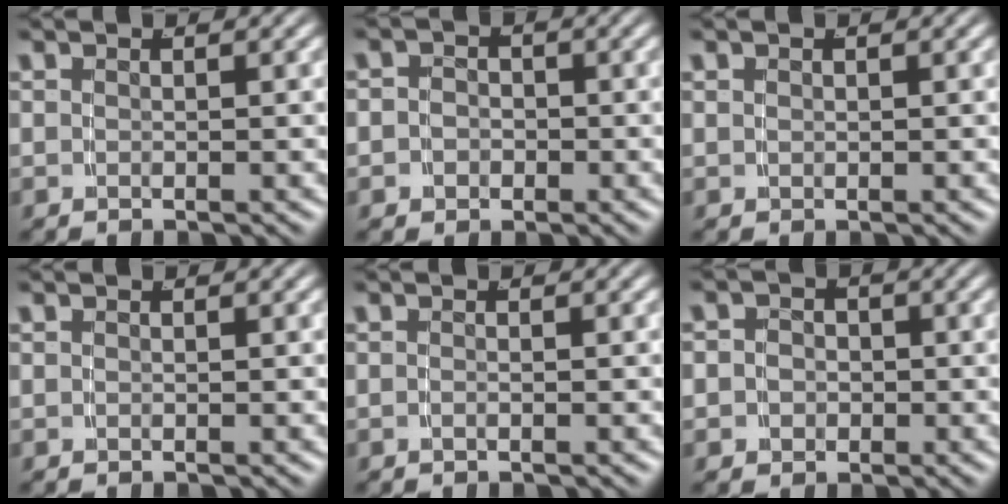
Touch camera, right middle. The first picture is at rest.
{"total": 2.5, "force": [-0.9, 2.3, 0.5], "torque": [-0.010, -0.012, -0.016]}
{"total": 0.0}
{"total": 0.0}
{"total": 0.5, "force": [-0.5, -0.1, 0.2], "torque": [-0.008, -0.001, -0.008]}
{"total": 3.1, "force": [-0.7, 2.9, 0.9], "torque": [-0.018, -0.011, -0.012]}